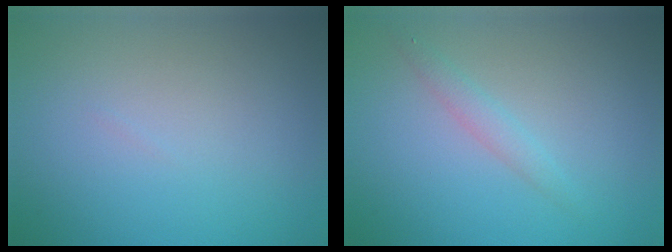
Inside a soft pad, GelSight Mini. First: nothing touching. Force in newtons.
{"total": 1.4, "press": 1.4, "slide": 0.0}